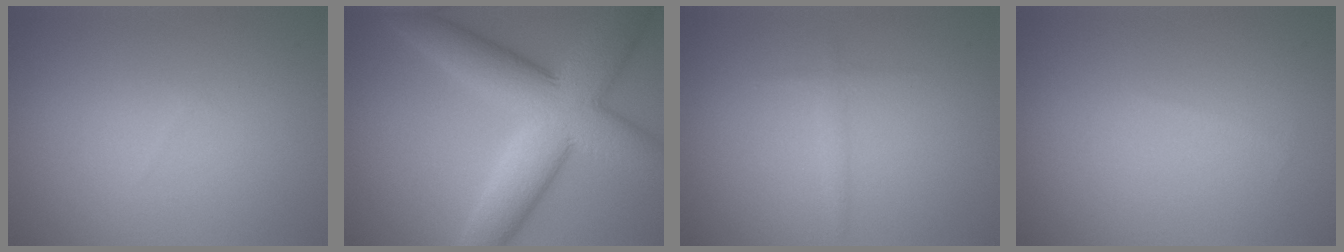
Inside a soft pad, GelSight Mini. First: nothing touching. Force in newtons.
{"total": 10.6, "press": 10.6, "slide": 0.4}
{"total": 0.9, "press": 0.9, "slide": 0.0}
{"total": 0.8, "press": 0.8, "slide": 0.2}